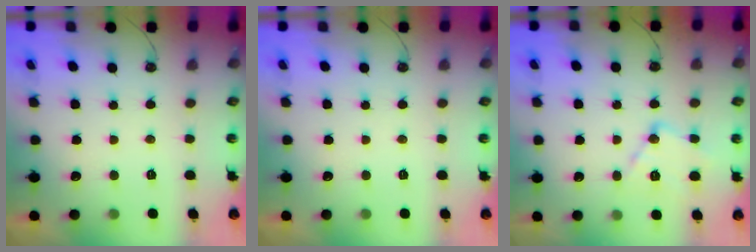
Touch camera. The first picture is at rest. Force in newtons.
{"total": 0.0}
{"total": 11.5, "press": 11.5, "slide": 0.6}